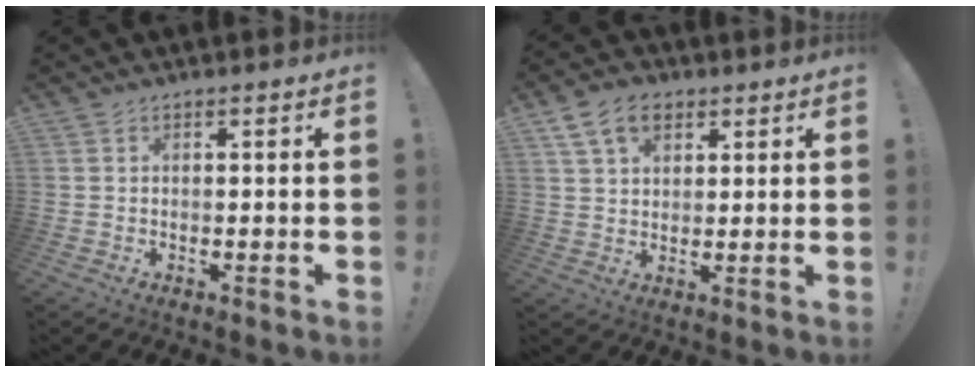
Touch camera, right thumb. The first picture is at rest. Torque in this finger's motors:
{"motor_torque": [0.01, 0.03, 0.42, 0.40, 0.00]}